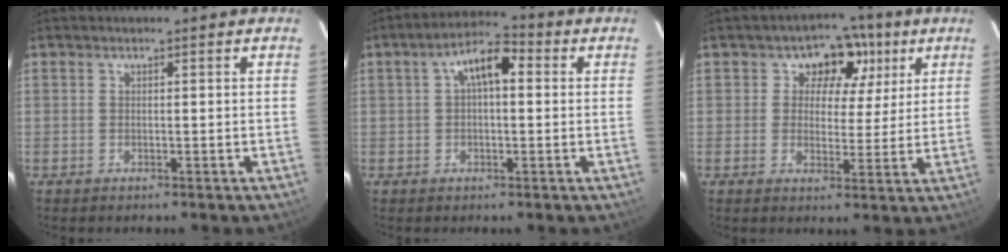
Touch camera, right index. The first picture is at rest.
{"total": 7.0, "force": [1.4, 3.3, 6.0], "torque": [-0.107, 0.028, 0.021]}
{"total": 7.9, "force": [3.1, 6.6, 3.1], "torque": [-0.047, 0.010, 0.037]}